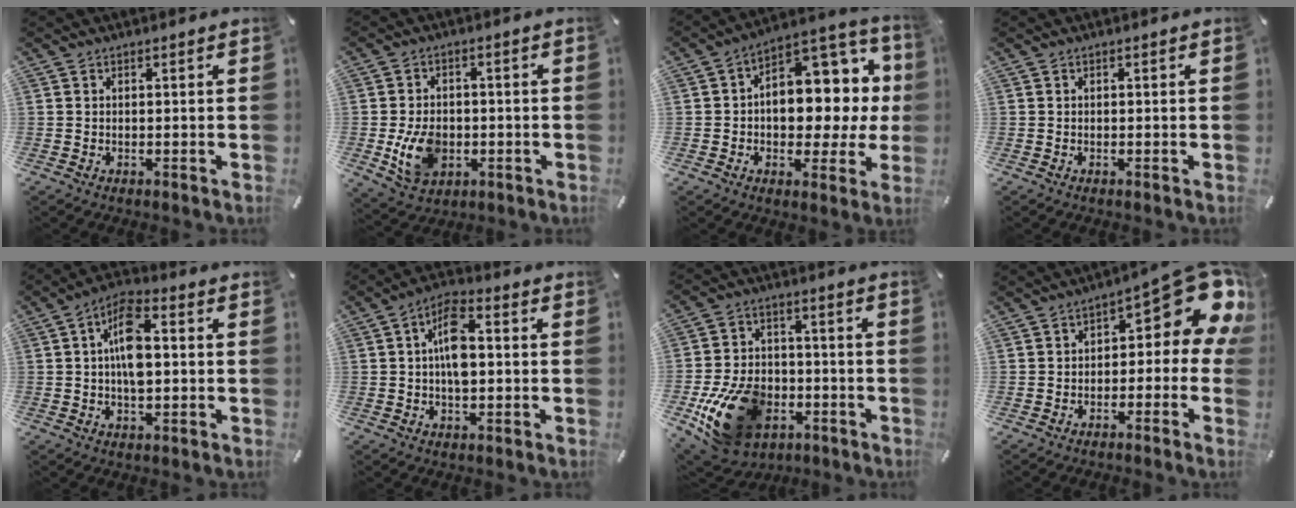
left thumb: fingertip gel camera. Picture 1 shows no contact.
{"total": 9.8, "force": [-1.8, 7.5, 6.0], "torque": [-0.130, 0.002, -0.033]}
{"total": 12.1, "force": [1.8, 8.7, 8.2], "torque": [-0.095, -0.032, 0.037]}
{"total": 0.0}
{"total": 9.2, "force": [0.2, 4.6, 7.9], "torque": [-0.148, 0.011, 0.002]}
{"total": 8.0, "force": [-0.1, 4.1, 6.9], "torque": [-0.122, 0.013, 0.000]}
{"total": 19.4, "force": [-7.4, 13.6, 11.6], "torque": [-0.215, 0.043, -0.113]}
{"total": 13.6, "force": [5.3, 6.2, 10.8], "torque": [-0.131, -0.048, 0.084]}